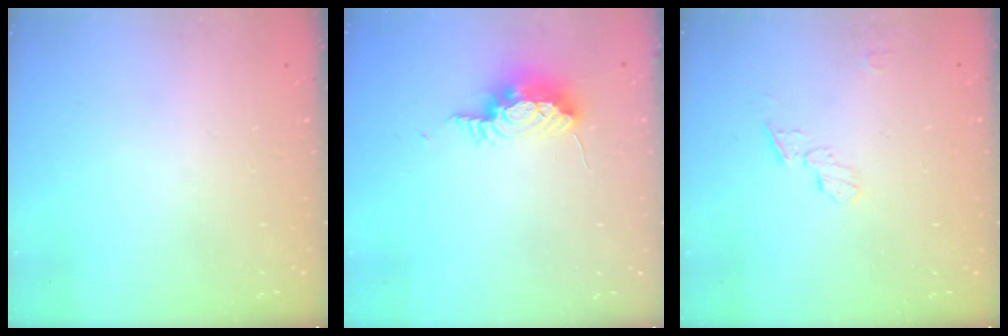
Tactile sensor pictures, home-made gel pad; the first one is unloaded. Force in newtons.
{"total": 15.6, "press": 10.8, "slide": 11.3}
{"total": 6.2, "press": 6.1, "slide": 0.6}